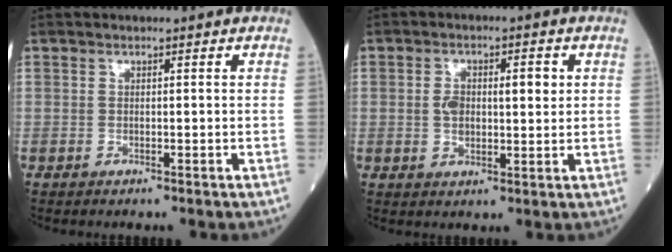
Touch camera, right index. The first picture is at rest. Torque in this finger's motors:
{"motor_torque": [0.11, -0.01, 0.07, 0.03]}